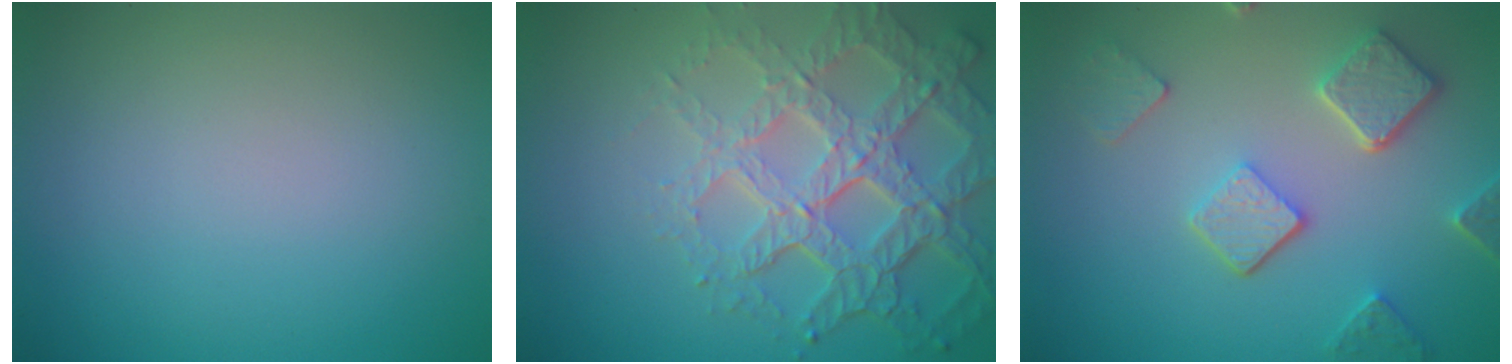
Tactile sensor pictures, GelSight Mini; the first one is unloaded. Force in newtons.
{"total": 7.7, "press": 5.3, "slide": 5.5}
{"total": 4.9, "press": 3.8, "slide": 3.1}